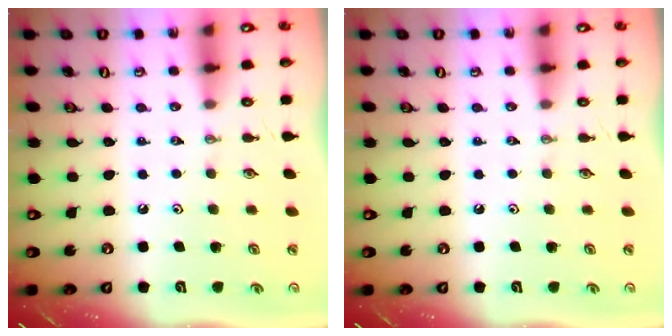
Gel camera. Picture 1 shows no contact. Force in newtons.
{"total": 0.0}